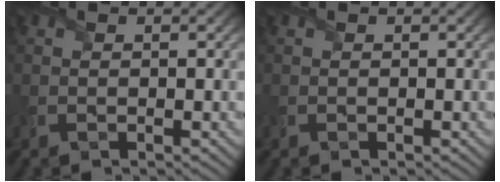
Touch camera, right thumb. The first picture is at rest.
{"total": 0.0}